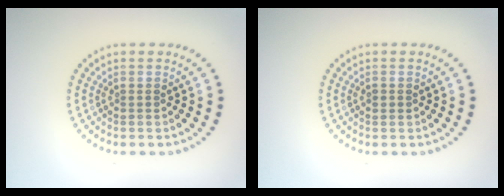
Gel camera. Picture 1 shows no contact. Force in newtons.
{"total": 0.8, "press": 0.8, "slide": 0.1}